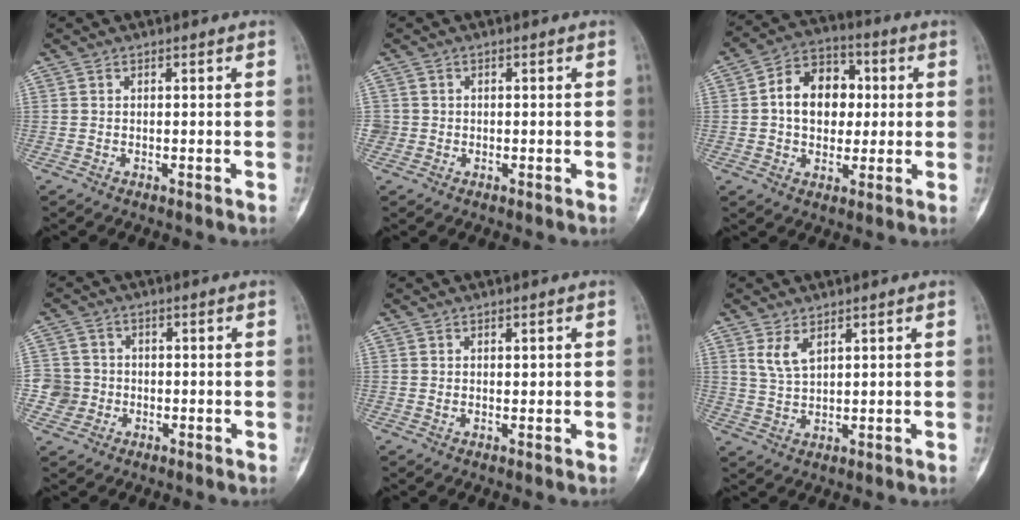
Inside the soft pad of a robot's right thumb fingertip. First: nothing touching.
{"total": 1.6, "force": [-0.2, 1.5, 0.0], "torque": [0.012, 0.007, -0.005]}
{"total": 12.6, "force": [1.2, 9.4, 8.4], "torque": [-0.091, 0.019, 0.013]}
{"total": 4.7, "force": [-1.0, 4.6, 0.1], "torque": [0.023, 0.011, -0.025]}
{"total": 1.0, "force": [0.4, 0.6, 0.7], "torque": [-0.006, -0.003, 0.008]}
{"total": 4.1, "force": [2.3, 1.8, 2.8], "torque": [-0.054, -0.013, 0.052]}